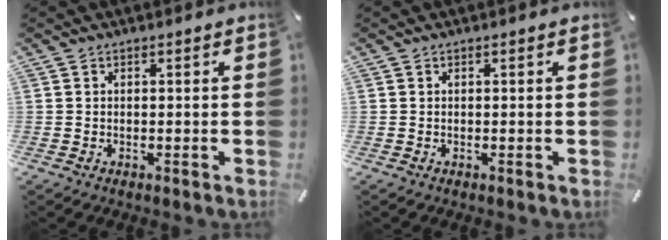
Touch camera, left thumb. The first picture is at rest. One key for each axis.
{"total": 0.0}